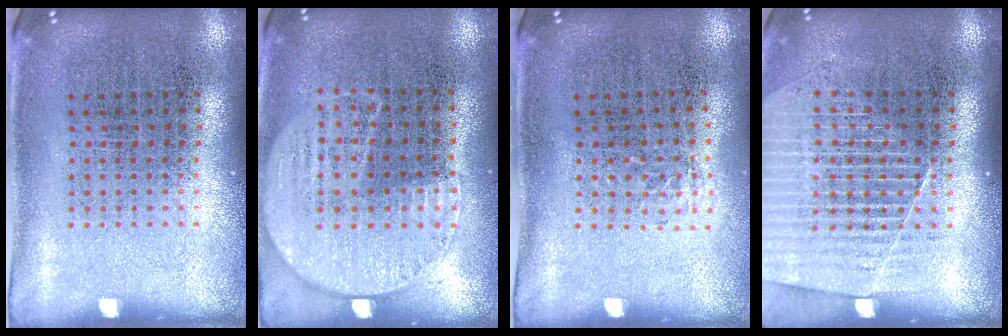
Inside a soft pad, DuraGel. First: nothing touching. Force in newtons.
{"total": 1.2, "press": 1.1, "slide": 0.5}
{"total": 0.5, "press": 0.4, "slide": 0.3}
{"total": 1.5, "press": 1.4, "slide": 0.5}